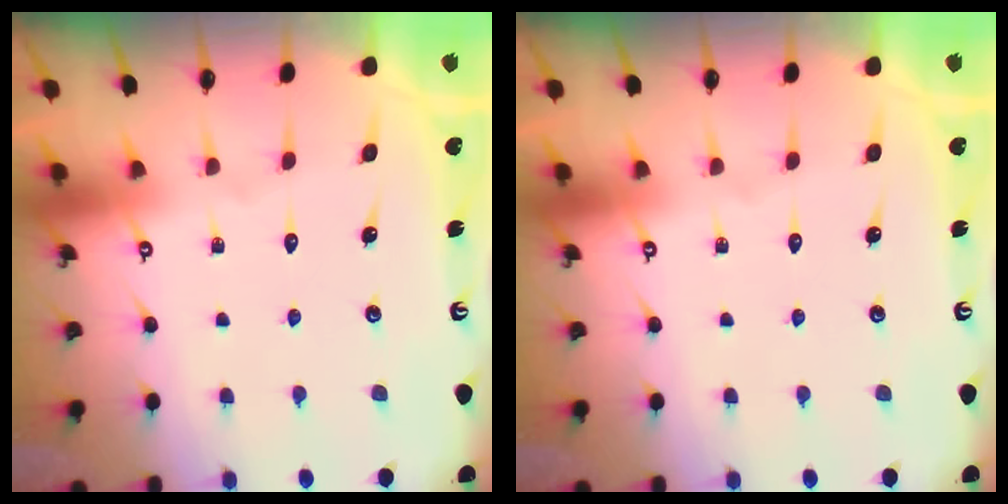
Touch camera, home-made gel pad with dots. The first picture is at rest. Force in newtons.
{"total": 0.0}